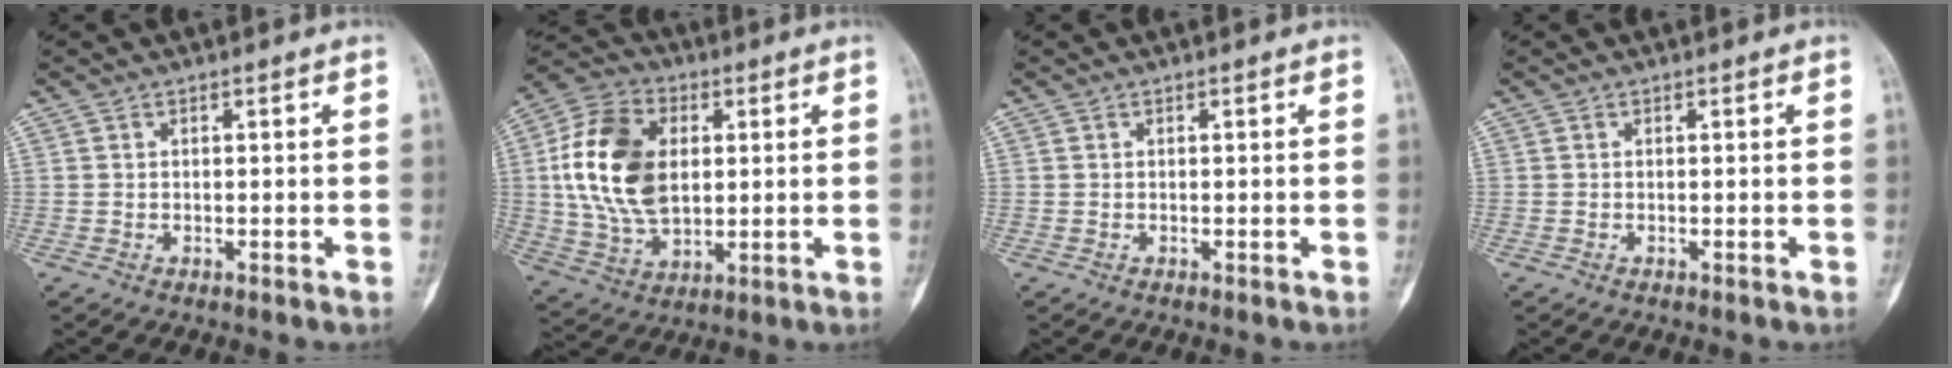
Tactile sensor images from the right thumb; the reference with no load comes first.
{"total": 18.0, "force": [2.5, 11.8, 13.3], "torque": [-0.238, 0.001, 0.049]}
{"total": 0.0}
{"total": 0.0}